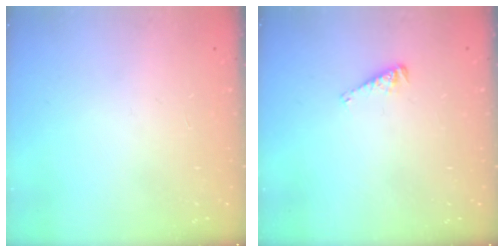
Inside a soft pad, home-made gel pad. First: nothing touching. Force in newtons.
{"total": 3.8, "press": 3.8, "slide": 0.5}